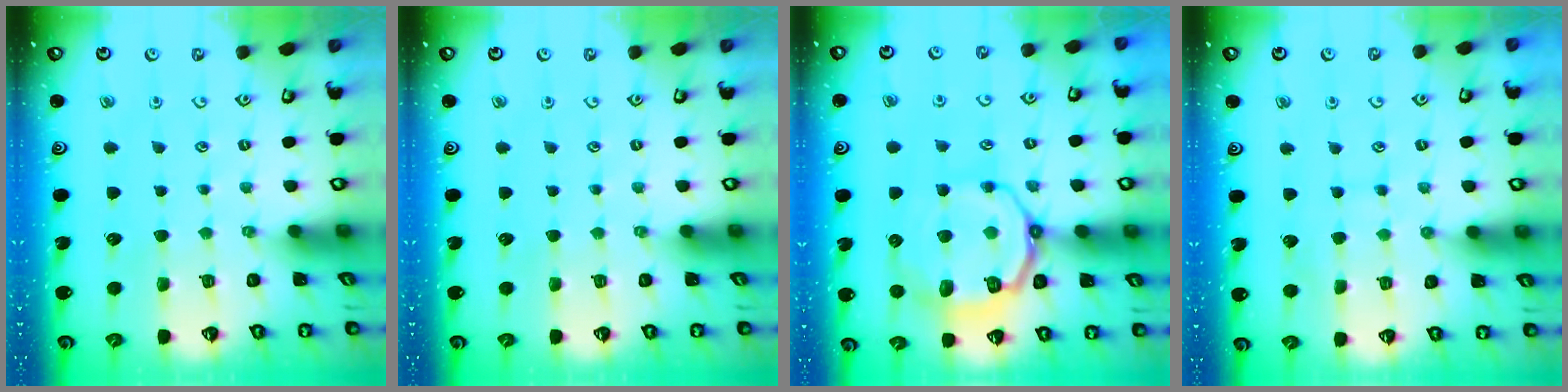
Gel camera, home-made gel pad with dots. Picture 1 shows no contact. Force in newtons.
{"total": 0.0}
{"total": 12.0, "press": 11.8, "slide": 2.3}
{"total": 5.0, "press": 5.0, "slide": 0.5}